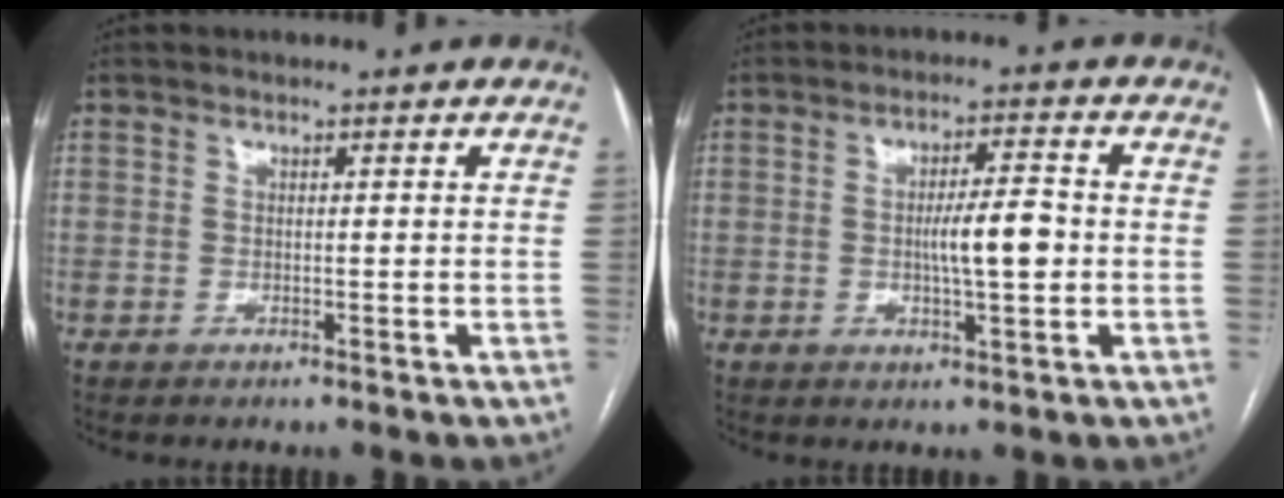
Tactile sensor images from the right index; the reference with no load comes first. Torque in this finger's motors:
{"motor_torque": [1.14, 0.00, 0.57, 0.11]}